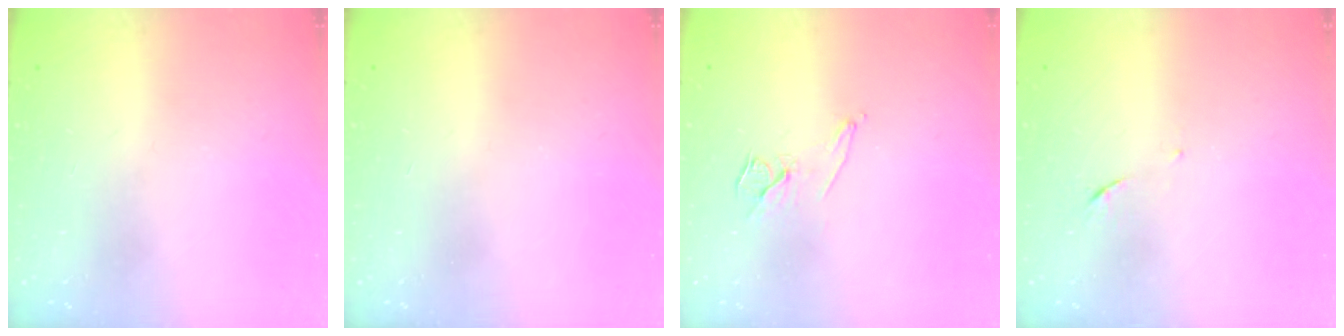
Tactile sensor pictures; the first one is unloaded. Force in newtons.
{"total": 0.0}
{"total": 7.4, "press": 6.8, "slide": 3.1}
{"total": 5.1, "press": 5.1, "slide": 0.4}